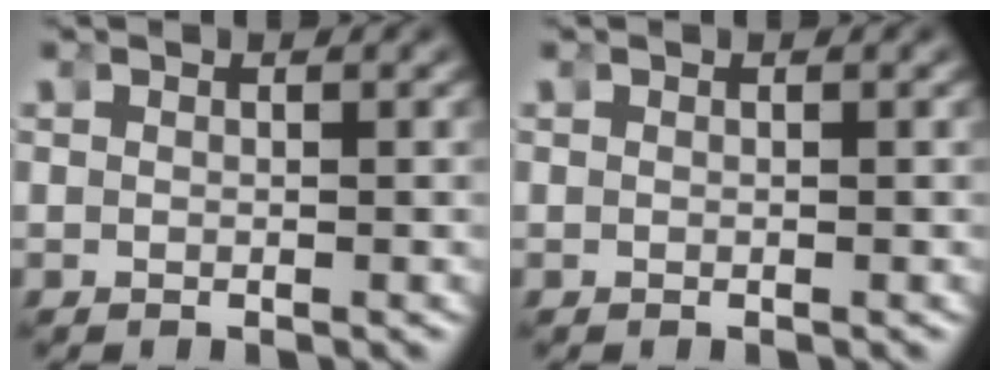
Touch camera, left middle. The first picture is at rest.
{"total": 0.0}